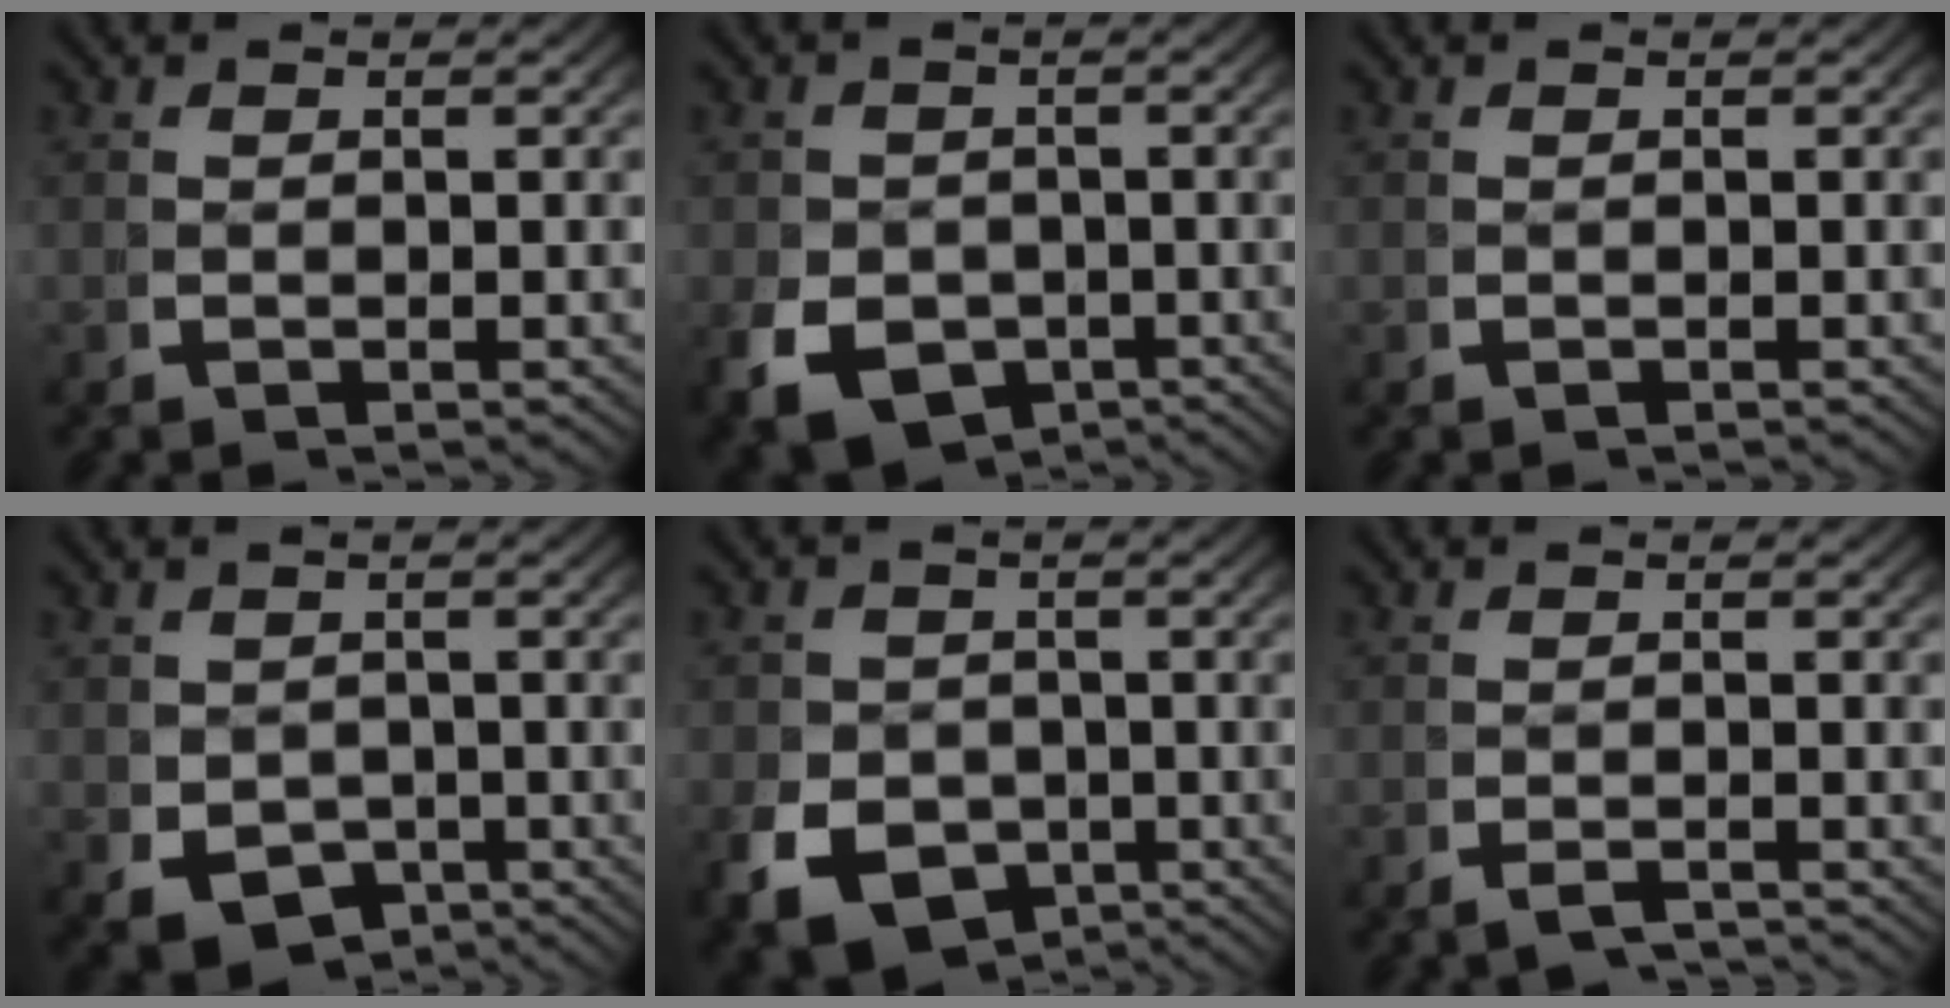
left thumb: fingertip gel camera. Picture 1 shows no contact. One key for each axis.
{"total": 8.6, "fx": -4.0, "fy": 6.5, "fz": 4.0, "tx": -0.079, "ty": -0.042, "tz": -0.052}
{"total": 0.0}
{"total": 5.9, "fx": -2.8, "fy": 4.5, "fz": 2.6, "tx": -0.044, "ty": -0.037, "tz": -0.032}
{"total": 9.5, "fx": -4.5, "fy": 7.3, "fz": 4.1, "tx": -0.083, "ty": -0.044, "tz": -0.063}
{"total": 1.6, "fx": -1.5, "fy": 0.2, "fz": 0.5, "tx": -0.008, "ty": -0.004, "tz": -0.028}